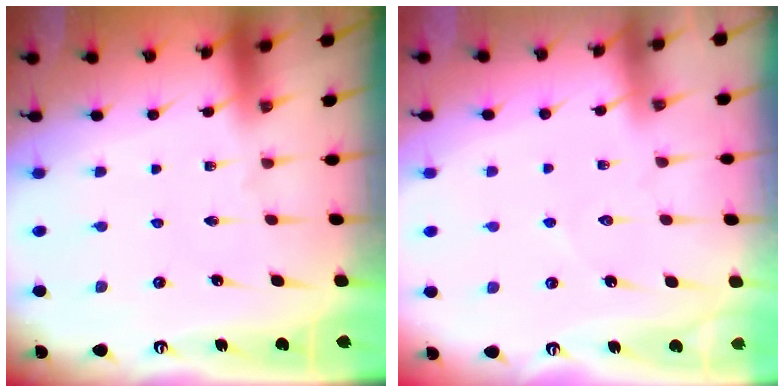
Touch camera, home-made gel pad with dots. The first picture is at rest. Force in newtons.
{"total": 3.7, "press": 3.7, "slide": 0.3}